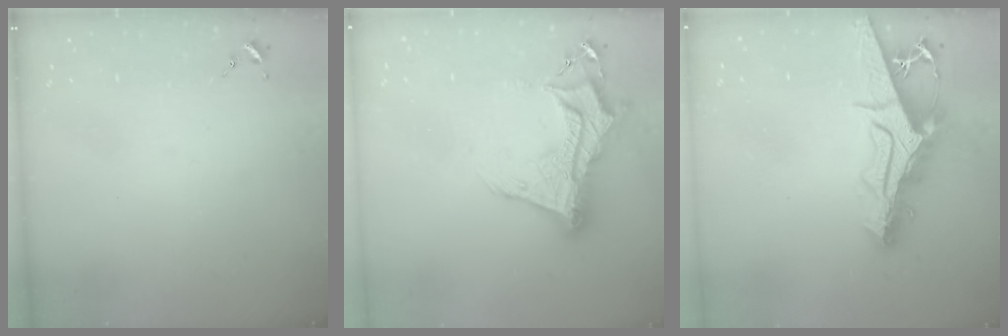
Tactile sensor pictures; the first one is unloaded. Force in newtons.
{"total": 18.2, "press": 18.1, "slide": 1.6}
{"total": 16.7, "press": 16.7, "slide": 1.1}